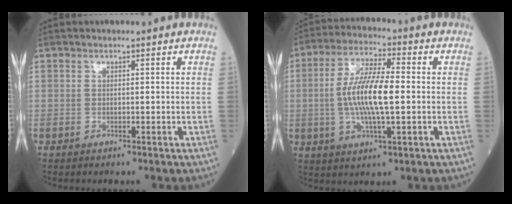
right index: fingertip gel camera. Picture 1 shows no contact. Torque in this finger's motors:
{"motor_torque": [0.65, 0.16, 0.47, 0.21]}